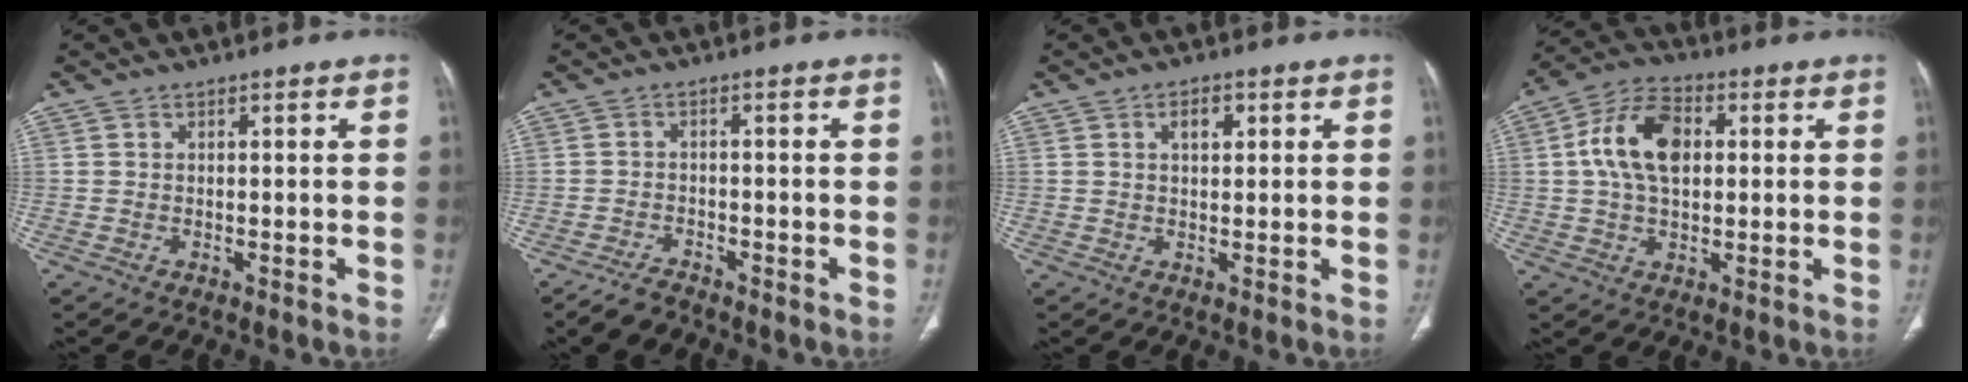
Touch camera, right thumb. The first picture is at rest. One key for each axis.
{"total": 3.4, "fx": -2.9, "fy": 1.5, "fz": 1.1, "tx": -0.029, "ty": 0.011, "tz": -0.050}
{"total": 3.2, "fx": 1.2, "fy": 1.8, "fz": 2.4, "tx": -0.031, "ty": -0.001, "tz": 0.019}
{"total": 12.0, "fx": 1.9, "fy": 7.3, "fz": 9.3, "tx": -0.166, "ty": 0.017, "tz": 0.028}